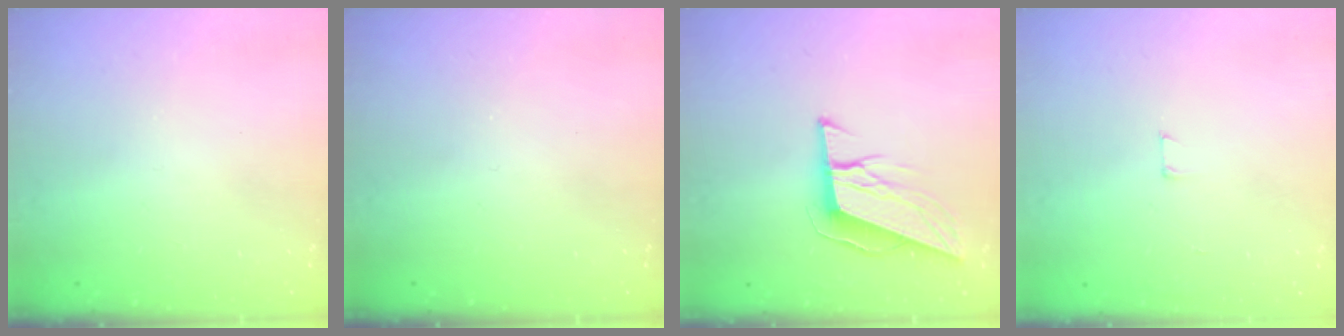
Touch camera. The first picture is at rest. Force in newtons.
{"total": 0.0}
{"total": 9.9, "press": 9.5, "slide": 2.7}
{"total": 2.9, "press": 2.9, "slide": 0.2}